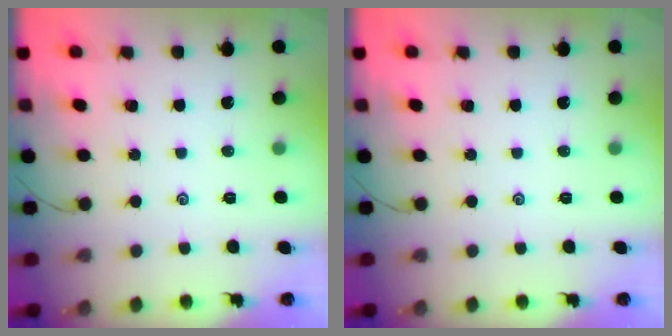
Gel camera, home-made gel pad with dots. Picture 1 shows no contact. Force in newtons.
{"total": 0.0}